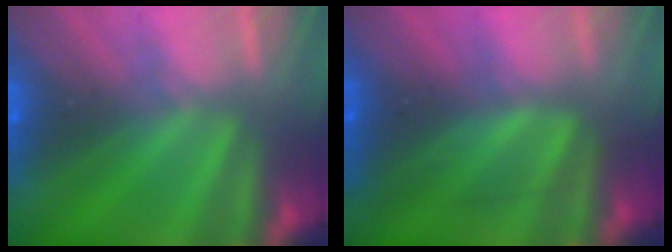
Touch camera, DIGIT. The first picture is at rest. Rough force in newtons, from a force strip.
{"total": 2.4}